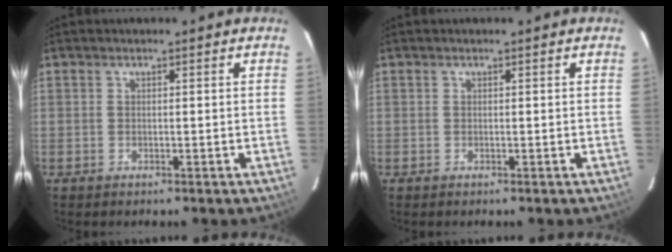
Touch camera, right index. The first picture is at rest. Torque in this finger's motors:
{"motor_torque": [0.00, 0.00, 0.00, 0.01]}